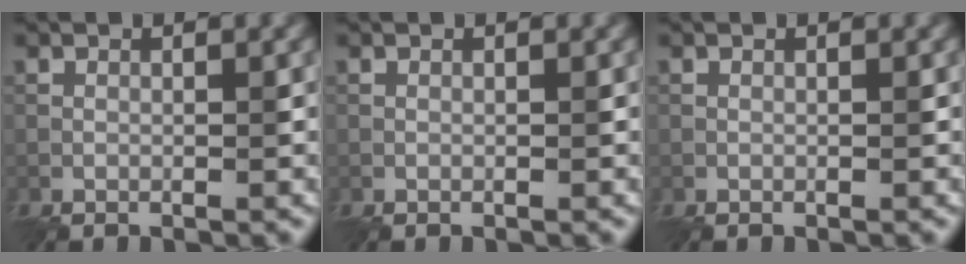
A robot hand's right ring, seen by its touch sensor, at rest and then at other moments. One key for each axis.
{"total": 0.0}
{"total": 0.0}